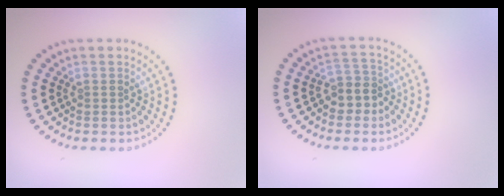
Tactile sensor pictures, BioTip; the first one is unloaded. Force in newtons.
{"total": 2.6, "press": 2.2, "slide": 1.4}